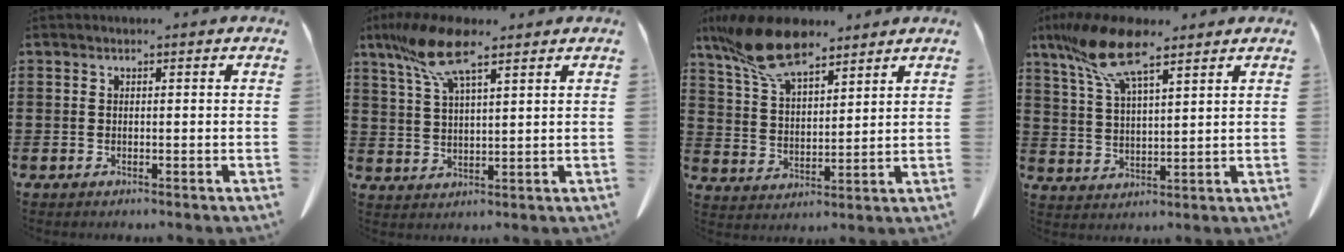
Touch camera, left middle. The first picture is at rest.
{"total": 9.5, "force": [6.3, 2.4, 6.6], "torque": [-0.152, -0.007, 0.112]}
{"total": 12.3, "force": [9.0, 4.2, 7.3], "torque": [-0.163, -0.012, 0.169]}
{"total": 10.8, "force": [7.4, 3.0, 7.3], "torque": [-0.167, -0.011, 0.134]}